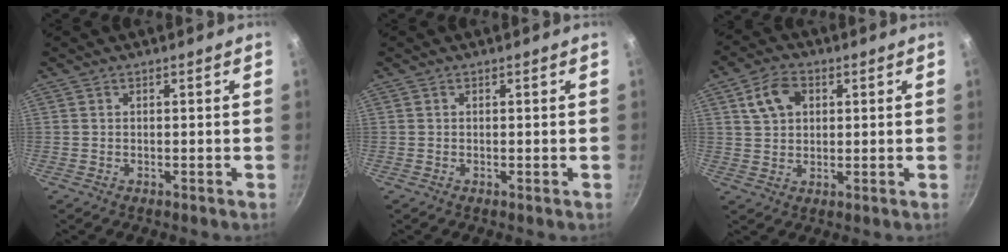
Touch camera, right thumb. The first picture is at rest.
{"total": 0.0}
{"total": 7.2, "force": [2.4, 5.2, 4.4], "torque": [-0.065, 0.007, 0.039]}